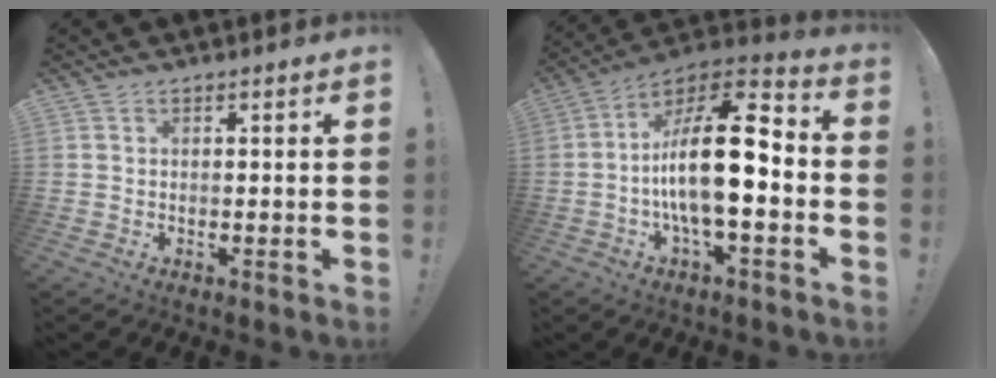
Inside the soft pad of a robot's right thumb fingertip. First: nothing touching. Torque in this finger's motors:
{"motor_torque": [2.29, 2.72, 1.58, -1.18, 0.64]}